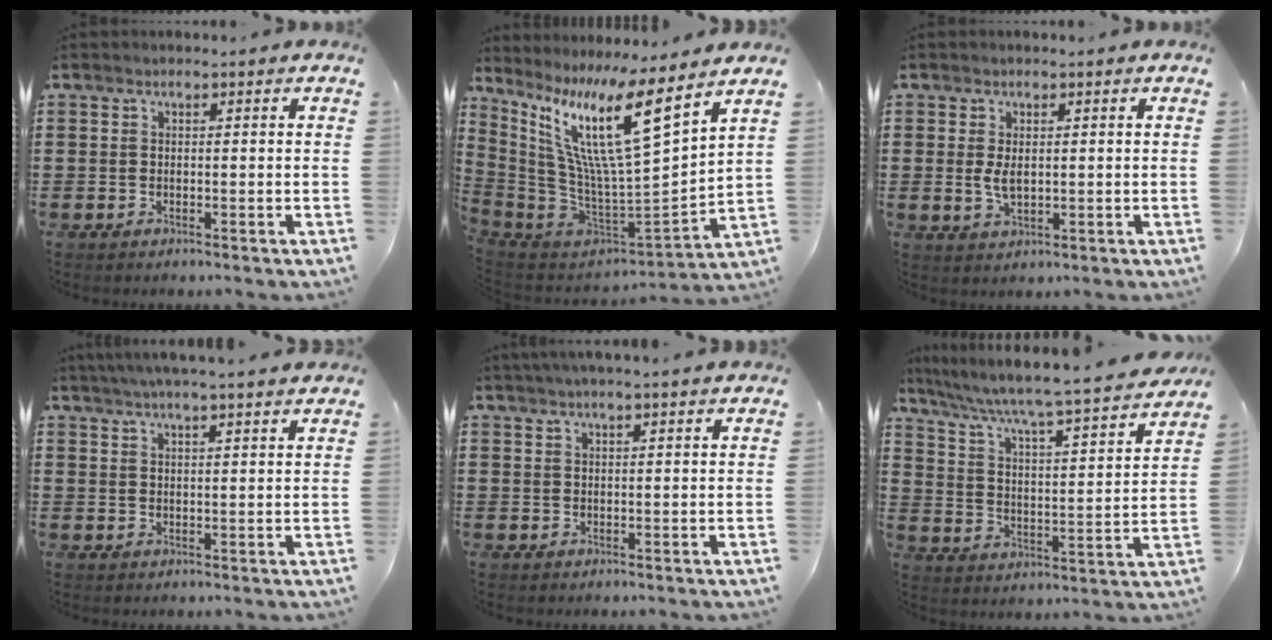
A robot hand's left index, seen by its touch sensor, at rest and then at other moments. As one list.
[{"total": 14.3, "force": [8.4, 1.3, 11.5], "torque": [-0.259, -0.065, 0.132]}, {"total": 3.0, "force": [0.1, 1.5, 2.6], "torque": [-0.059, 0.000, -0.001]}, {"total": 3.7, "force": [3.3, -0.6, 1.6], "torque": [-0.041, -0.010, 0.058]}, {"total": 2.2, "force": [1.9, -0.4, 1.0], "torque": [-0.023, 0.000, 0.036]}, {"total": 5.1, "force": [4.4, -0.1, 2.6], "torque": [-0.074, -0.048, 0.062]}]